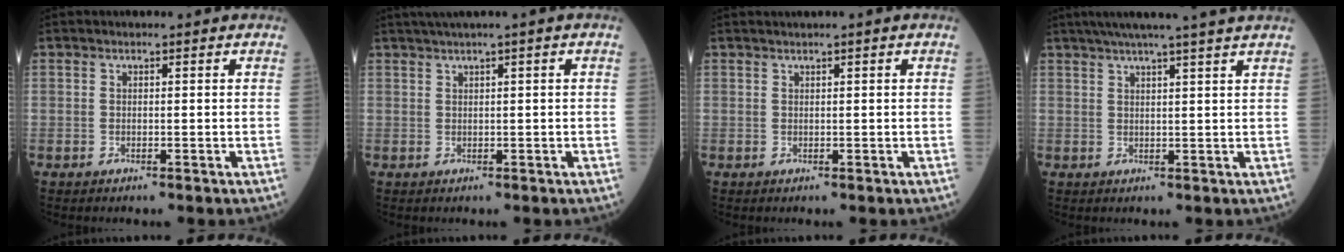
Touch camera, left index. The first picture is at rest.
{"total": 2.7, "force": [1.6, -0.6, 2.1], "torque": [-0.044, 0.009, 0.035]}
{"total": 0.8, "force": [0.5, -0.3, 0.6], "torque": [-0.018, 0.002, 0.017]}
{"total": 11.0, "force": [9.1, -1.5, 6.0], "torque": [-0.091, 0.018, 0.114]}